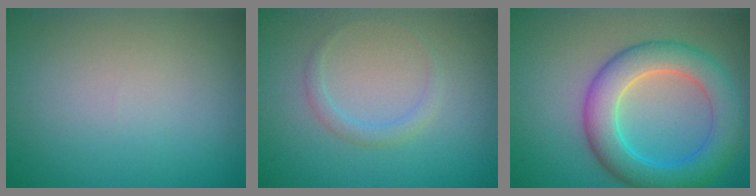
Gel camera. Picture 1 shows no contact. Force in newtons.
{"total": 1.2, "press": 1.2, "slide": 0.0}
{"total": 6.4, "press": 6.4, "slide": 0.1}